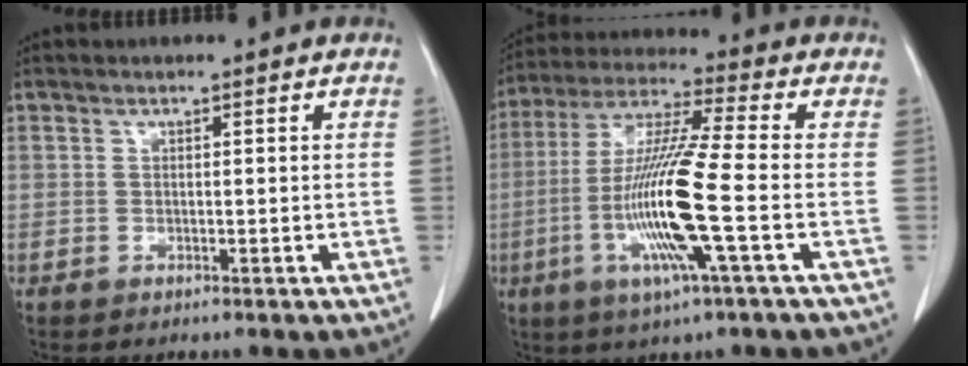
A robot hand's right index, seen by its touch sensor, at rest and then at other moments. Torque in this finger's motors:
{"motor_torque": [2.14, 0.00, 1.05, 0.21]}